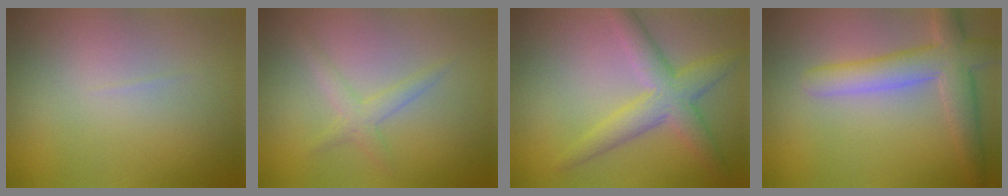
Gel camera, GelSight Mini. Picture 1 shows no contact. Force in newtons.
{"total": 1.8, "press": 1.8, "slide": 0.1}
{"total": 4.4, "press": 4.4, "slide": 0.1}
{"total": 5.1, "press": 5.0, "slide": 0.5}